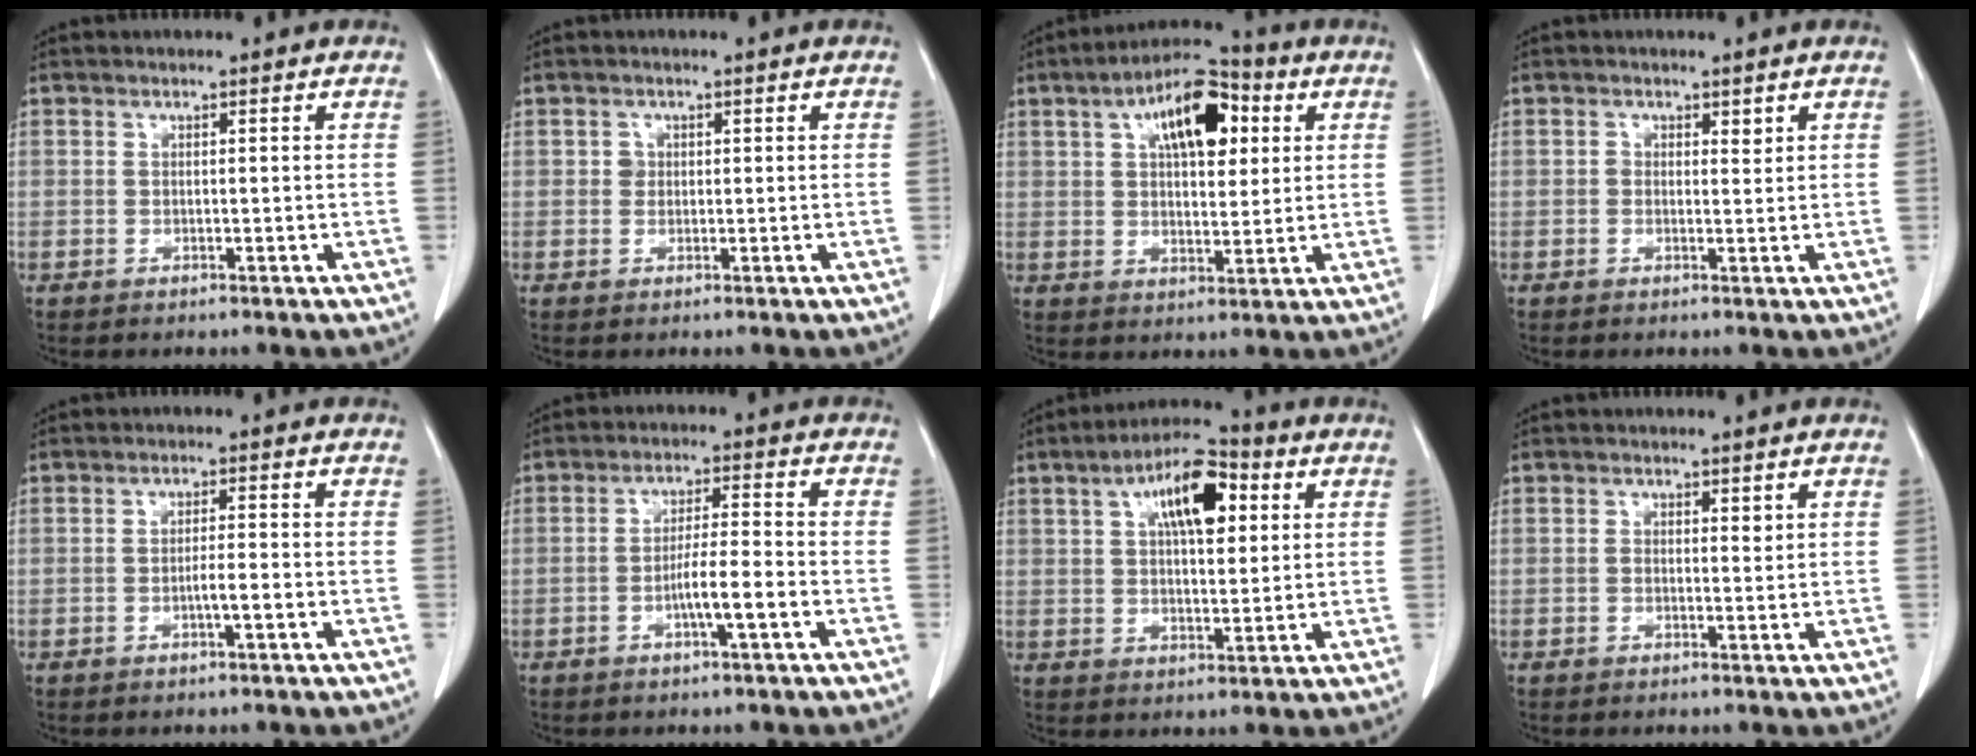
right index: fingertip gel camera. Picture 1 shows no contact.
{"total": 1.2, "force": [0.2, 1.1, 0.3], "torque": [-0.002, 0.001, 0.003]}
{"total": 12.4, "force": [4.7, 5.3, 10.2], "torque": [-0.168, 0.029, 0.072]}
{"total": 1.2, "force": [0.6, 0.8, 0.7], "torque": [-0.006, -0.002, 0.007]}
{"total": 2.5, "force": [-0.9, 0.2, 2.3], "torque": [-0.040, 0.001, -0.017]}
{"total": 5.7, "force": [-2.1, 0.2, 5.2], "torque": [-0.096, 0.004, -0.039]}
{"total": 11.0, "force": [4.0, 4.0, 9.4], "torque": [-0.161, 0.025, 0.063]}
{"total": 0.9, "force": [0.4, 0.5, 0.7], "torque": [-0.010, -0.002, 0.005]}